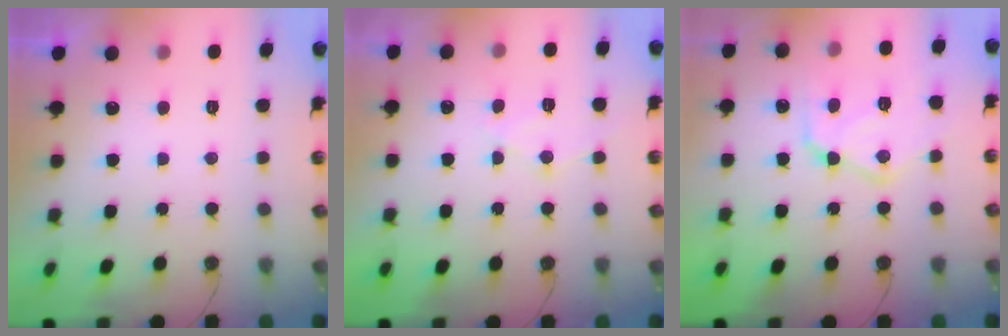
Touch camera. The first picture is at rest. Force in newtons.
{"total": 9.1, "press": 9.1, "slide": 0.6}
{"total": 15.3, "press": 15.3, "slide": 1.4}